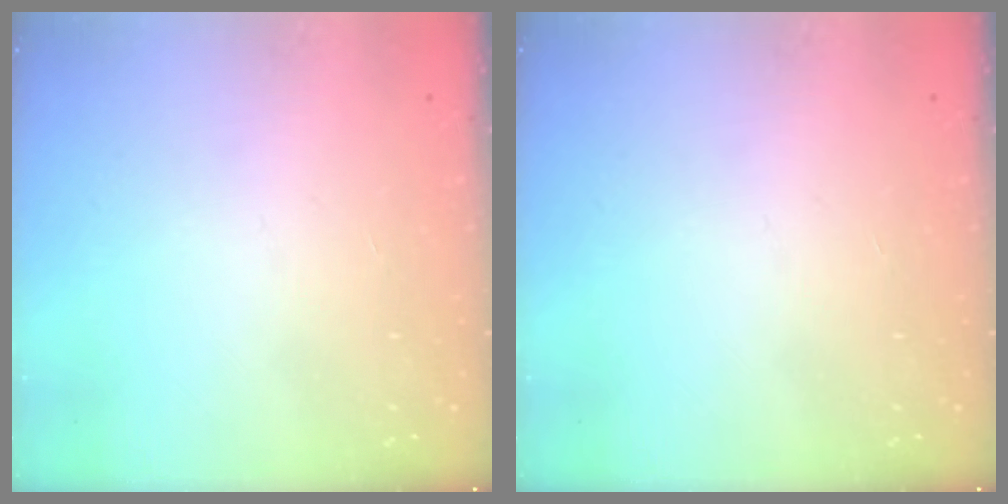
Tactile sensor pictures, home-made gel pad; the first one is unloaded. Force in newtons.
{"total": 0.0}